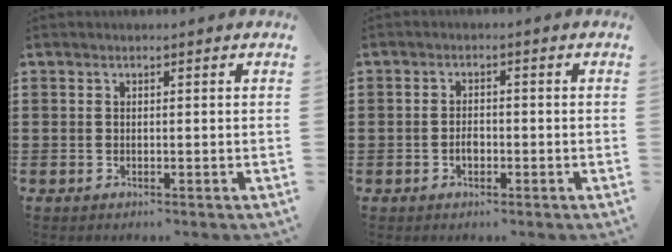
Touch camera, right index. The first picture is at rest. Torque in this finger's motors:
{"motor_torque": [2.08, 0.06, 0.09, -0.02]}